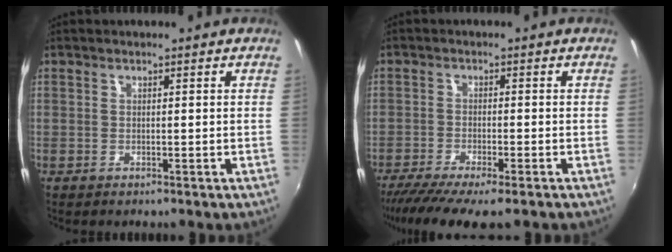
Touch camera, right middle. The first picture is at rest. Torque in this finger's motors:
{"motor_torque": [1.09, -1.05, 0.31, 0.10]}